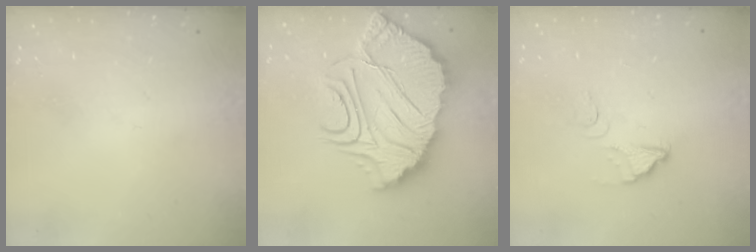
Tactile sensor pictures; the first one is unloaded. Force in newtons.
{"total": 22.6, "press": 22.5, "slide": 1.9}
{"total": 3.9, "press": 3.9, "slide": 0.3}